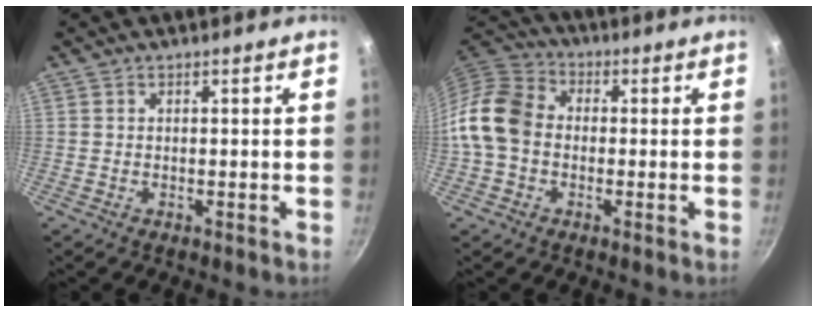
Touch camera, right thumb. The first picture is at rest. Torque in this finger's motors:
{"motor_torque": [1.48, 1.99, 1.63, -0.28, 0.51]}